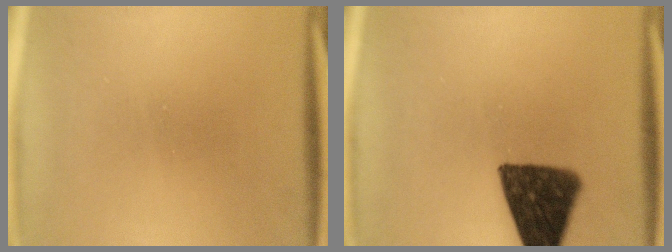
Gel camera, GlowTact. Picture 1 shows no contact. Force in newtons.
{"total": 12.5}